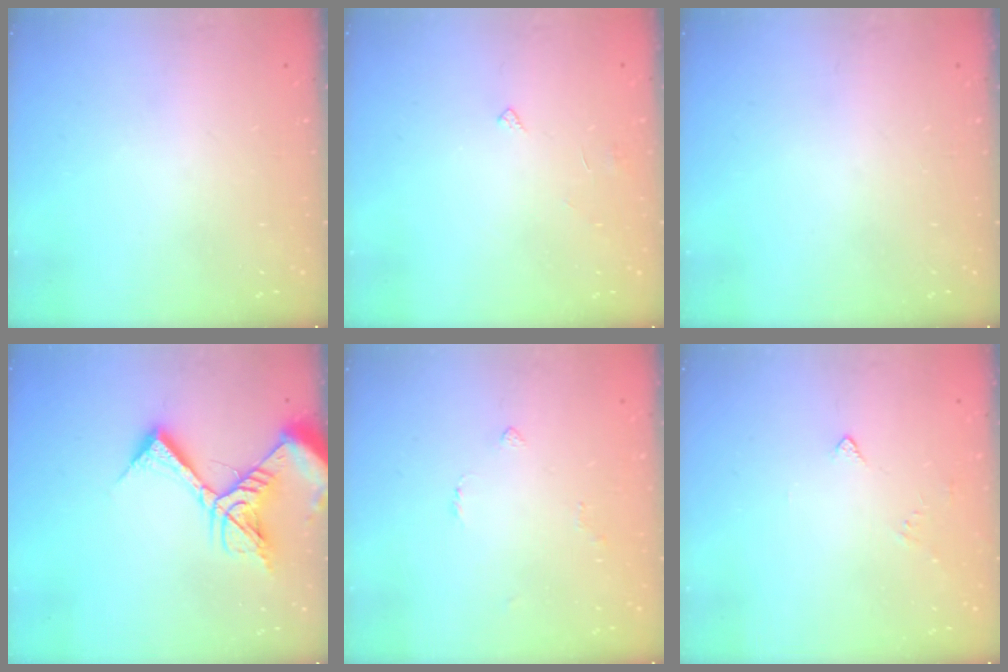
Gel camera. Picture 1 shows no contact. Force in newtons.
{"total": 3.7, "press": 3.7, "slide": 0.2}
{"total": 0.0}
{"total": 14.4, "press": 14.3, "slide": 1.6}
{"total": 2.3, "press": 2.2, "slide": 0.6}
{"total": 4.0, "press": 3.9, "slide": 0.6}